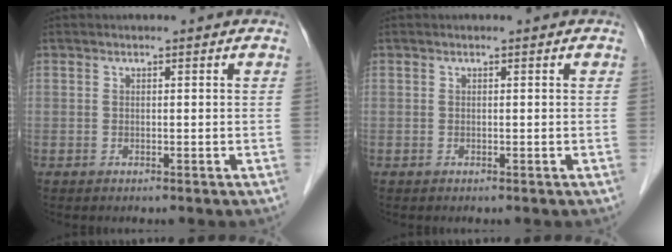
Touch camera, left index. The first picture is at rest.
{"total": 0.0}